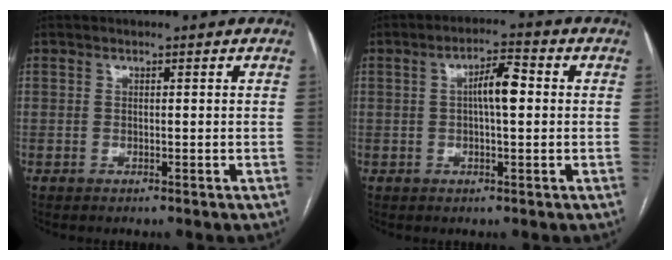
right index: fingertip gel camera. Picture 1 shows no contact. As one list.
[{"total": 5.2, "force": [0.5, 1.2, 5.0], "torque": [-0.087, 0.015, 0.006]}]